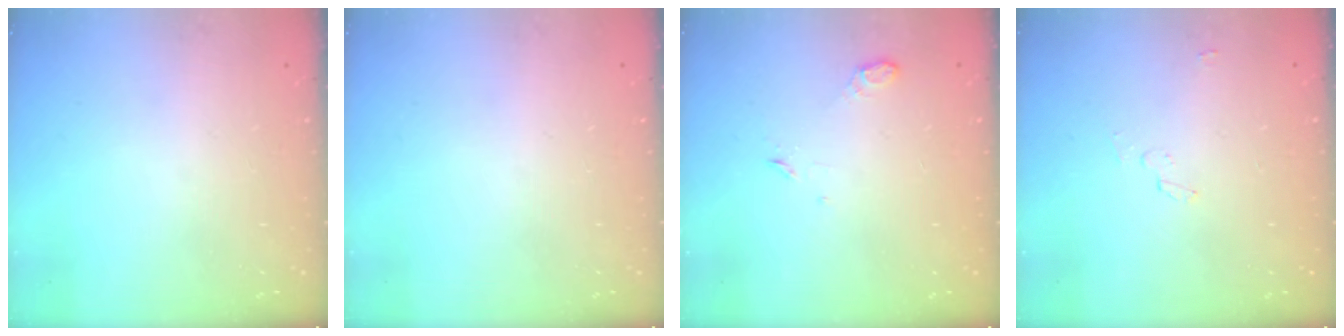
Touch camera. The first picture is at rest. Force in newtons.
{"total": 0.0}
{"total": 4.0, "press": 4.0, "slide": 0.6}
{"total": 2.2, "press": 2.2, "slide": 0.2}